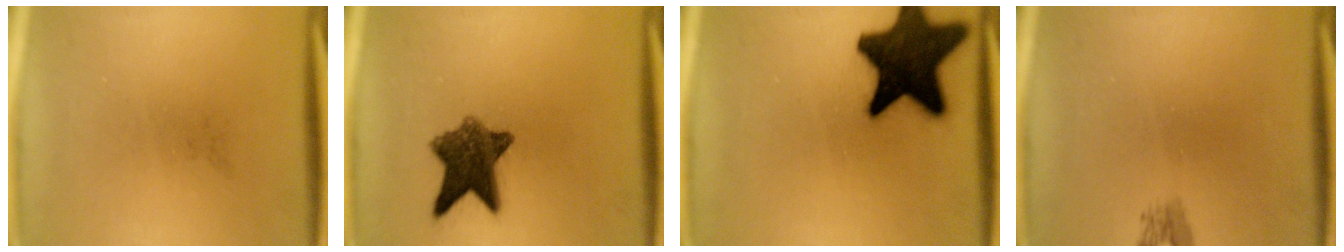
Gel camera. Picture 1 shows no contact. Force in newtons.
{"total": 8.8}
{"total": 17.5}
{"total": 1.3}